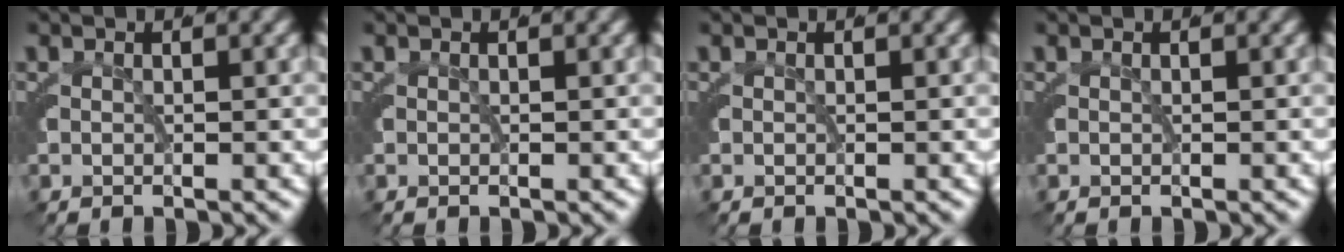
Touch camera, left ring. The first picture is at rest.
{"total": 0.0}
{"total": 0.0}
{"total": 0.0}